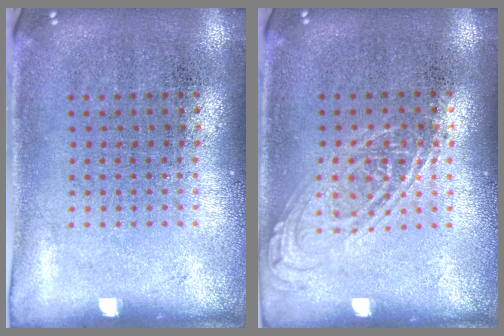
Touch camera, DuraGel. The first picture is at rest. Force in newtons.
{"total": 1.0, "press": 1.0, "slide": 0.1}